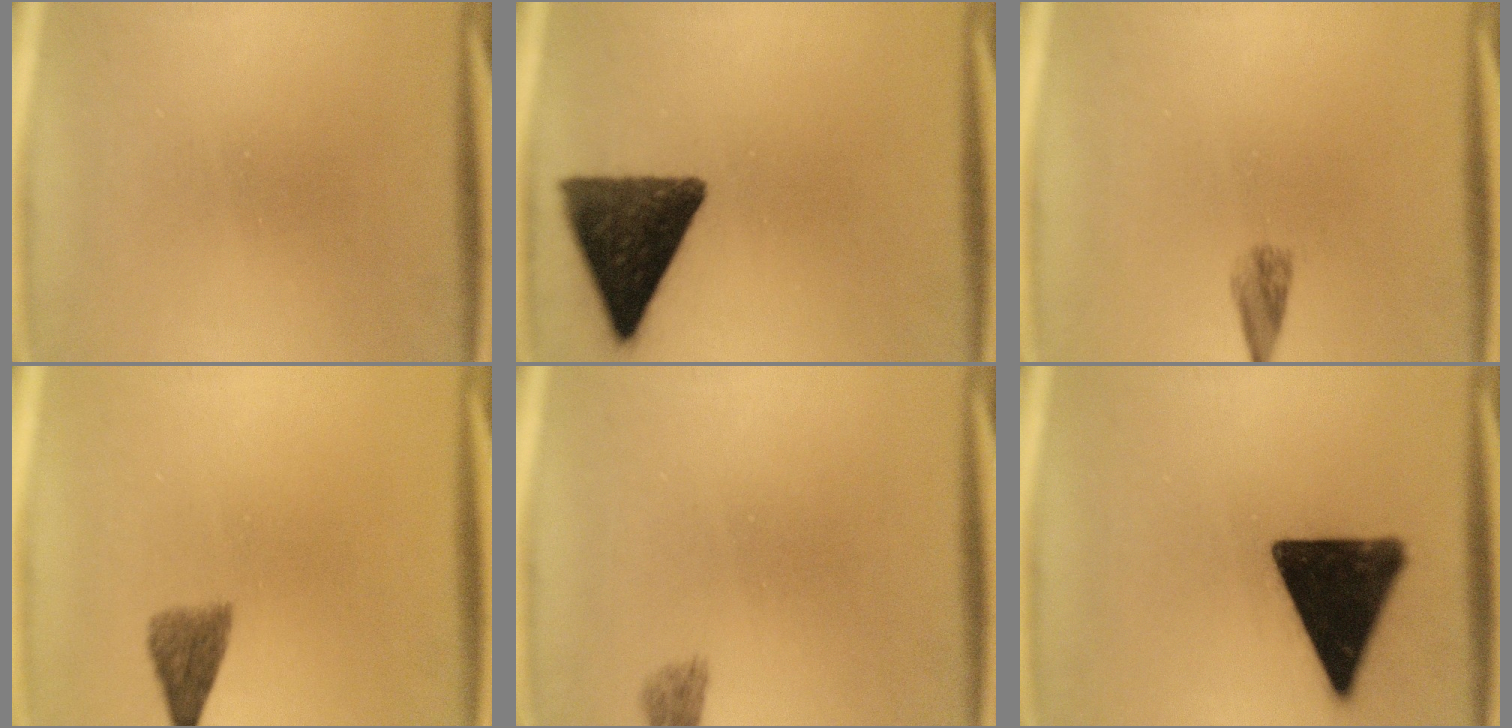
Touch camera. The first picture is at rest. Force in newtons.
{"total": 13.8}
{"total": 1.8}
{"total": 3.9}
{"total": 1.6}
{"total": 16.7}